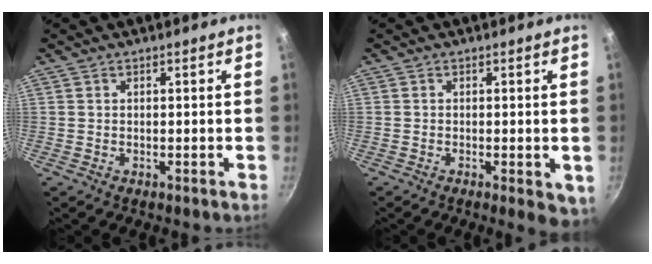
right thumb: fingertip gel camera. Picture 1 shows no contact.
{"total": 4.2, "force": [-1.2, 1.6, 3.7], "torque": [-0.047, -0.008, -0.015]}